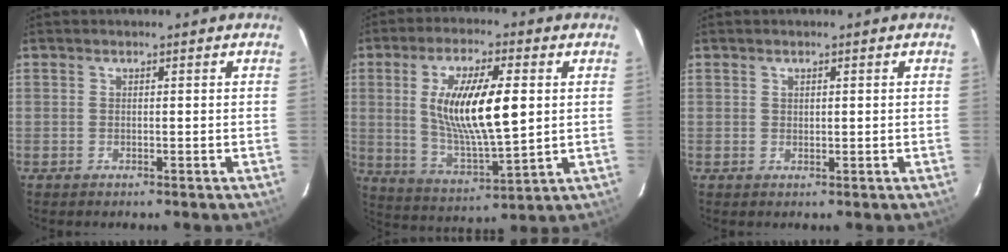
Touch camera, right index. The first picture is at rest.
{"total": 15.8, "force": [2.4, 4.7, 14.9], "torque": [-0.272, -0.006, 0.052]}
{"total": 0.7, "force": [0.4, 0.5, 0.3], "torque": [-0.005, 0.002, 0.009]}